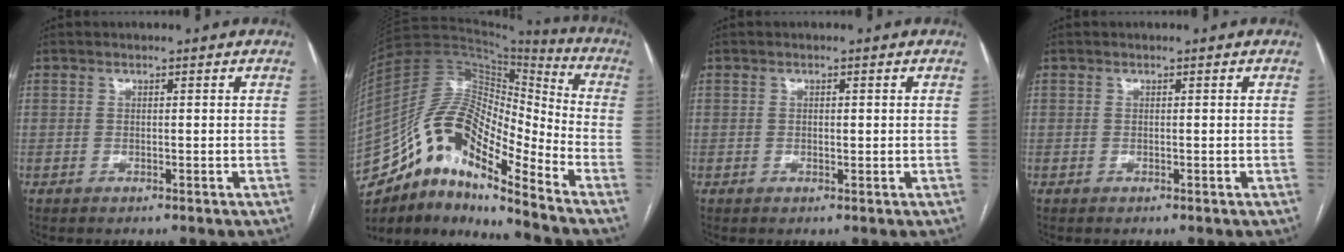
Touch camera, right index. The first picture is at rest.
{"total": 18.6, "force": [-12.5, 4.9, 12.9], "torque": [-0.244, 0.037, -0.219]}
{"total": 0.8, "force": [0.0, 0.4, 0.7], "torque": [-0.013, 0.000, 0.002]}
{"total": 0.0}